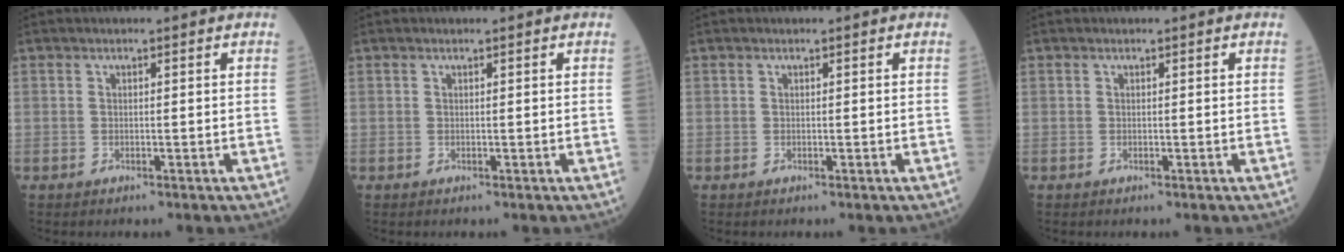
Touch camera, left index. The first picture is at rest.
{"total": 0.0}
{"total": 0.0}
{"total": 0.0}